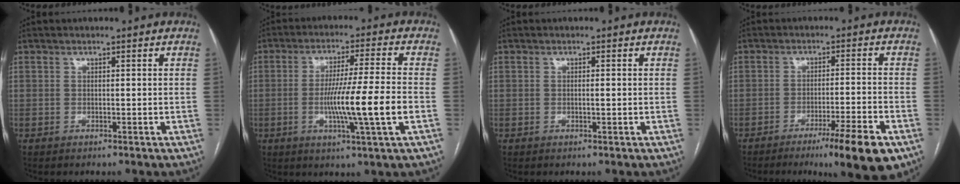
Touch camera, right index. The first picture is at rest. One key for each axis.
{"total": 11.4, "fx": -2.5, "fy": -1.1, "fz": 11.1, "tx": -0.198, "ty": -0.012, "tz": -0.046}
{"total": 0.7, "fx": -0.1, "fy": 0.0, "fz": 0.7, "tx": -0.012, "ty": 0.000, "tz": -0.001}
{"total": 10.3, "fx": -6.2, "fy": 0.0, "fz": 8.2, "tx": -0.114, "ty": -0.020, "tz": -0.094}